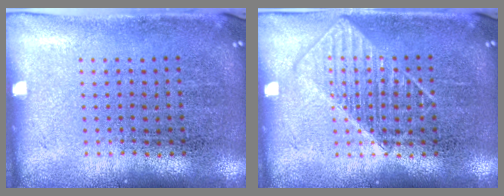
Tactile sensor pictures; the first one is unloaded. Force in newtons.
{"total": 2.0, "press": 2.0, "slide": 0.5}